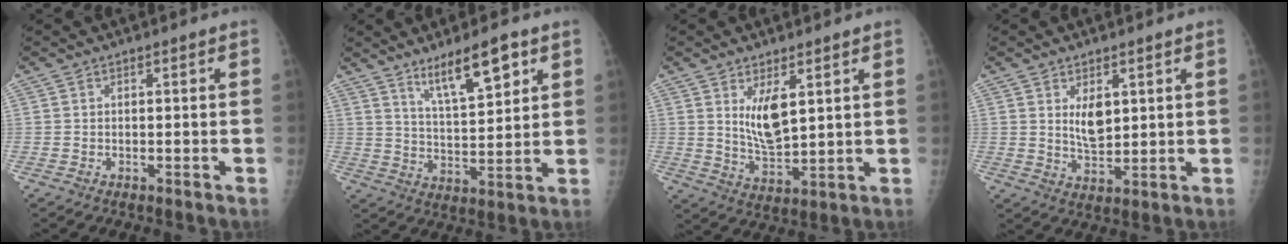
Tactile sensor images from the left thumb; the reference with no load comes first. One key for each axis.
{"total": 10.5, "fx": 6.4, "fy": 2.7, "fz": 7.8, "tx": -0.121, "ty": -0.036, "tz": 0.116}
{"total": 7.6, "fx": 3.0, "fy": 3.1, "fz": 6.2, "tx": -0.099, "ty": -0.032, "tz": 0.065}
{"total": 5.4, "fx": 1.9, "fy": 2.9, "fz": 4.1, "tx": -0.056, "ty": -0.021, "tz": 0.040}